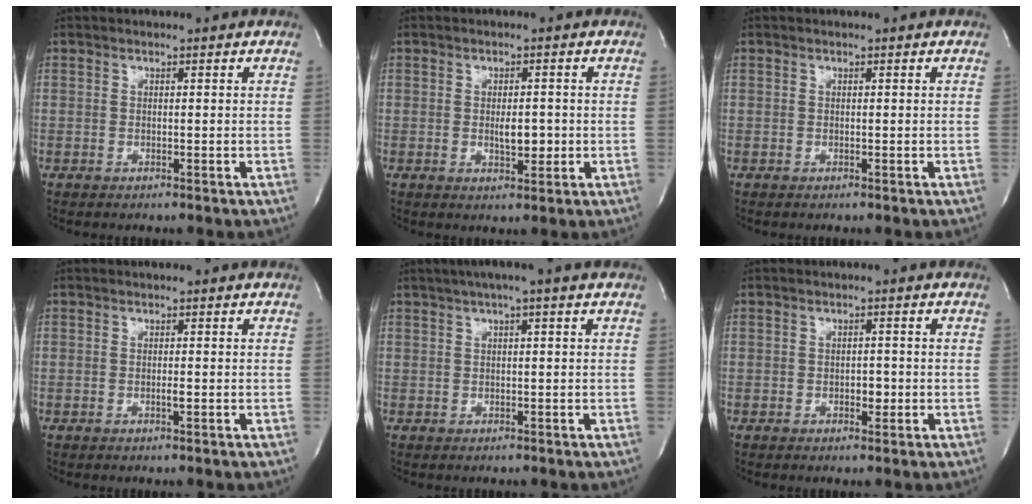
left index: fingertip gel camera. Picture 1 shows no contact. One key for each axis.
{"total": 3.1, "fx": -0.3, "fy": 1.2, "fz": 2.8, "tx": -0.046, "ty": -0.002, "tz": -0.001}
{"total": 0.0}
{"total": 0.6, "fx": -0.1, "fy": 0.0, "fz": 0.6, "tx": -0.013, "ty": -0.001, "tz": -0.002}
{"total": 3.8, "fx": 2.3, "fy": -0.3, "fz": 3.0, "tx": -0.054, "ty": 0.019, "tz": 0.039}
{"total": 1.6, "fx": -0.4, "fy": 1.0, "fz": 1.2, "tx": -0.015, "ty": 0.001, "tz": -0.004}